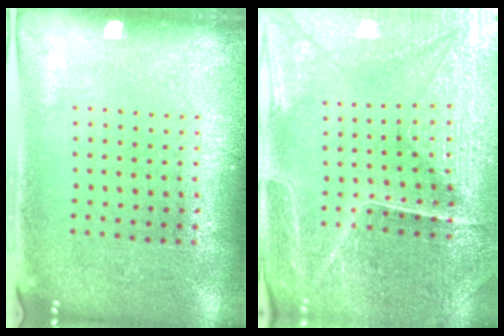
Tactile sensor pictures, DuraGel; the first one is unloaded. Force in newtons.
{"total": 3.5, "press": 3.5, "slide": 0.2}